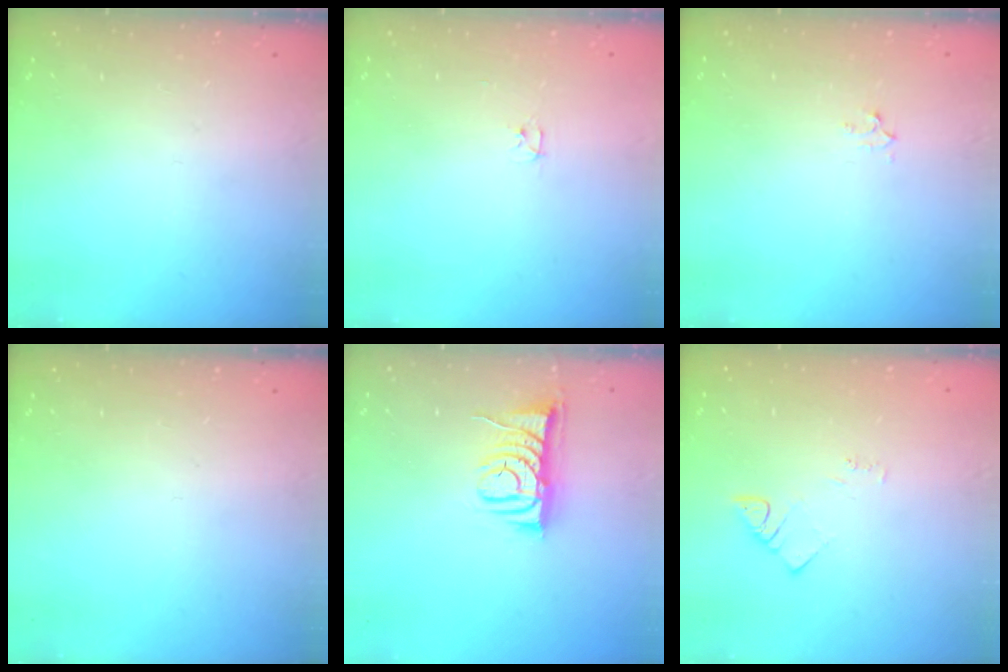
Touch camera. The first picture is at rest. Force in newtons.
{"total": 2.4, "press": 2.3, "slide": 0.4}
{"total": 3.0, "press": 3.0, "slide": 0.5}
{"total": 0.0}
{"total": 9.0, "press": 8.9, "slide": 0.5}
{"total": 3.0, "press": 3.0, "slide": 0.6}